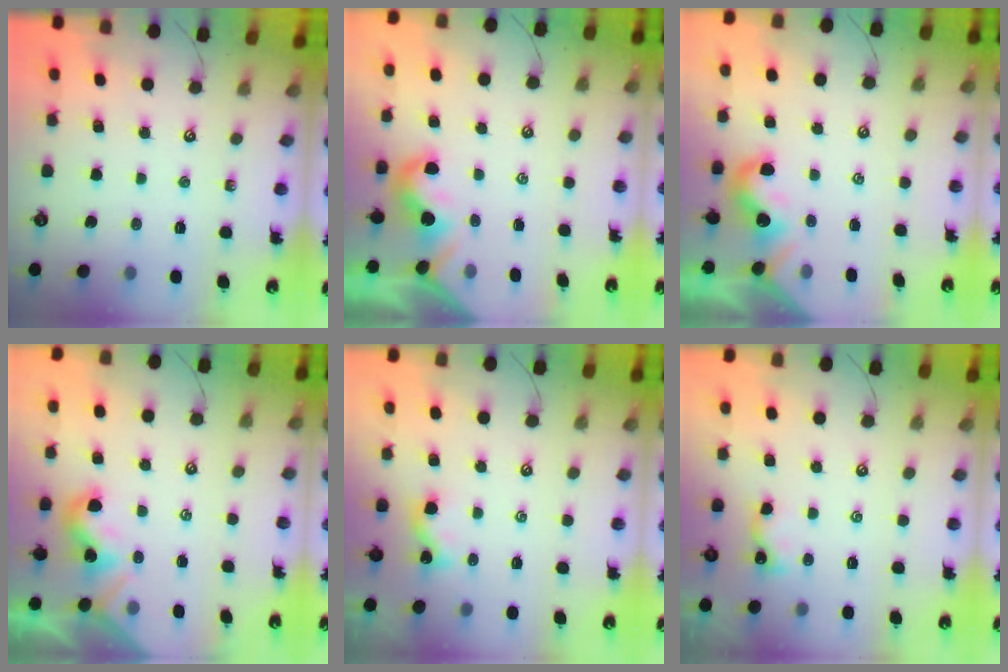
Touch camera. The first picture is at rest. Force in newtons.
{"total": 2.2, "press": 2.1, "slide": 0.6}
{"total": 0.7, "press": 0.4, "slide": 0.6}
{"total": 1.7, "press": 1.6, "slide": 0.4}
{"total": 1.1, "press": 1.0, "slide": 0.4}
{"total": 1.0, "press": 1.0, "slide": 0.2}